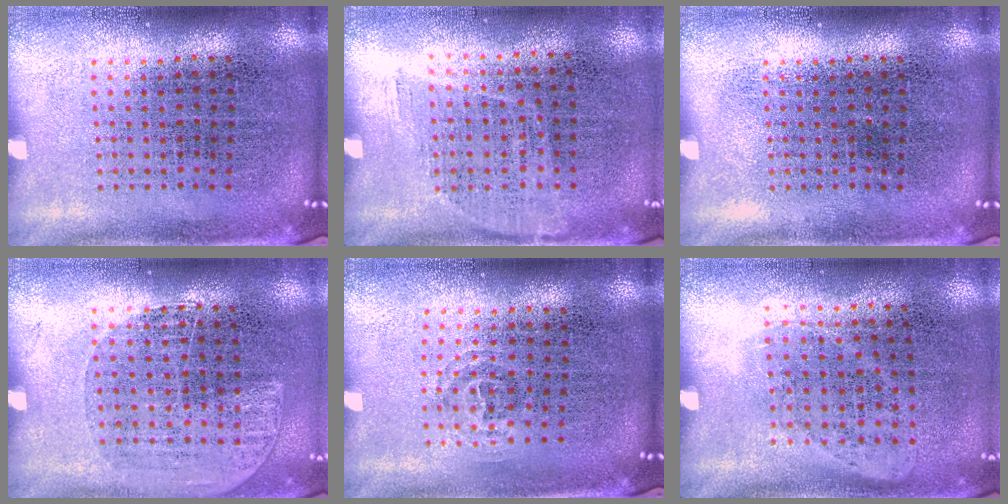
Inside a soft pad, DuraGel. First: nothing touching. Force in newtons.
{"total": 1.1, "press": 0.9, "slide": 0.7}
{"total": 0.0}
{"total": 1.1, "press": 1.0, "slide": 0.5}
{"total": 0.9, "press": 0.6, "slide": 0.7}
{"total": 1.1, "press": 0.9, "slide": 0.6}